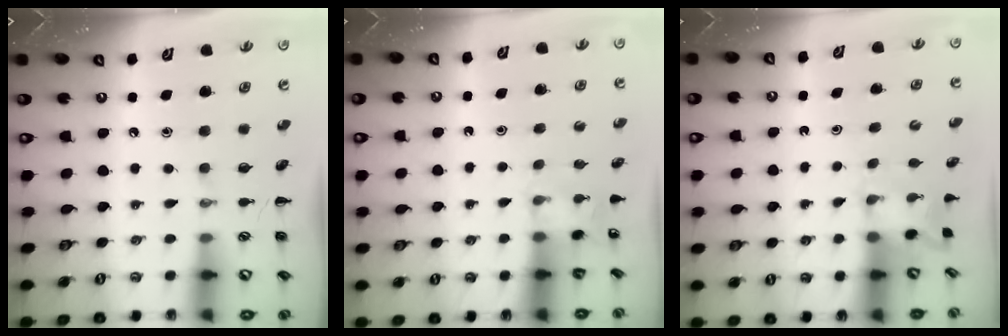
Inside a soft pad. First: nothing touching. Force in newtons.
{"total": 2.0, "press": 1.9, "slide": 0.6}
{"total": 1.6, "press": 1.5, "slide": 0.6}